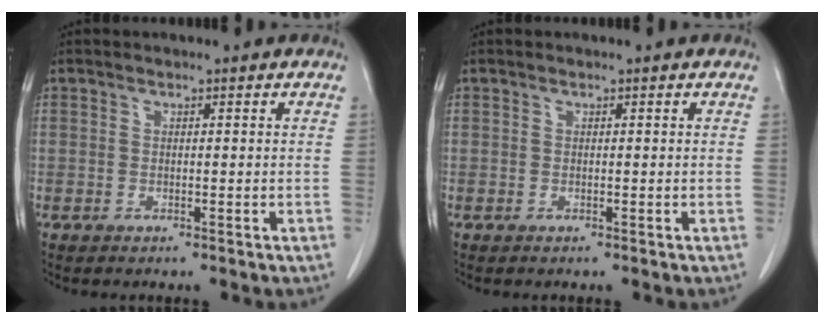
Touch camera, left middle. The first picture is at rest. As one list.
[{"total": 0.0}]